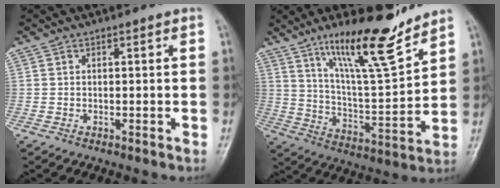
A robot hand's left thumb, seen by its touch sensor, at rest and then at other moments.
{"total": 16.2, "force": [11.5, 3.0, 11.0], "torque": [-0.168, -0.076, 0.205]}